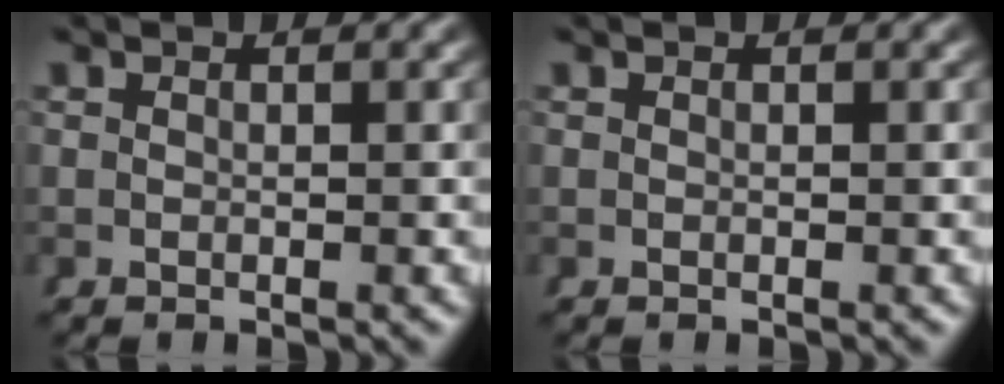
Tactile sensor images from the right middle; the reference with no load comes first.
{"total": 0.0}